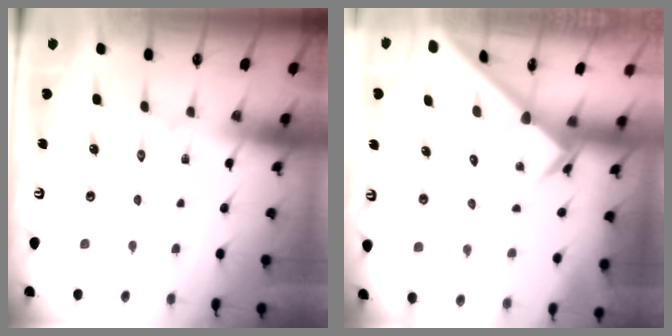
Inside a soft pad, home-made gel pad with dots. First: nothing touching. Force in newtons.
{"total": 2.4, "press": 2.4, "slide": 0.2}